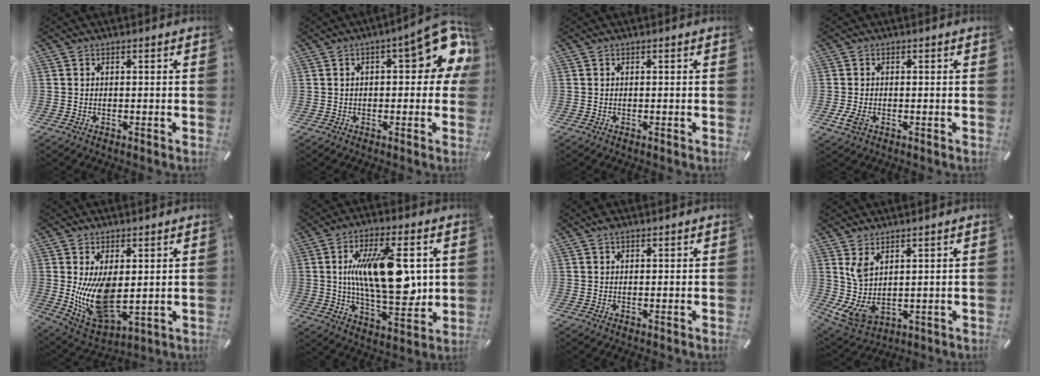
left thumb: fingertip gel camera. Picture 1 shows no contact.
{"total": 14.4, "force": [4.6, 5.5, 12.4], "torque": [-0.148, -0.026, 0.070]}
{"total": 0.0}
{"total": 2.9, "force": [-0.6, 2.3, 1.7], "torque": [-0.033, -0.003, -0.013]}
{"total": 13.2, "force": [1.8, 7.3, 10.8], "torque": [-0.225, -0.024, 0.040]}
{"total": 18.4, "force": [3.1, 7.8, 16.4], "torque": [-0.304, -0.012, 0.045]}
{"total": 1.6, "force": [1.1, 0.8, 0.7], "torque": [-0.017, 0.002, 0.021]}
{"total": 6.5, "force": [3.3, 3.7, 4.2], "torque": [-0.113, -0.020, 0.061]}